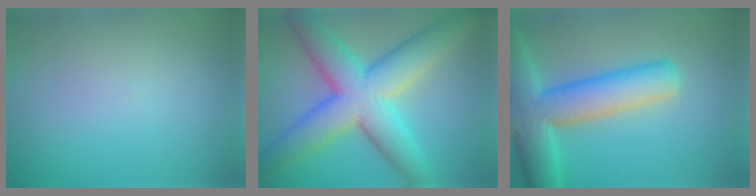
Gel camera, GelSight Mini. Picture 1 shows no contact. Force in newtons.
{"total": 10.2, "press": 10.2, "slide": 0.6}
{"total": 8.5, "press": 8.5, "slide": 0.5}